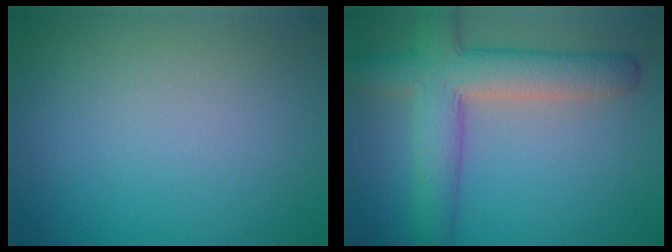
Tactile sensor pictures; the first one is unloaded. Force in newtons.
{"total": 7.1, "press": 7.1, "slide": 0.4}